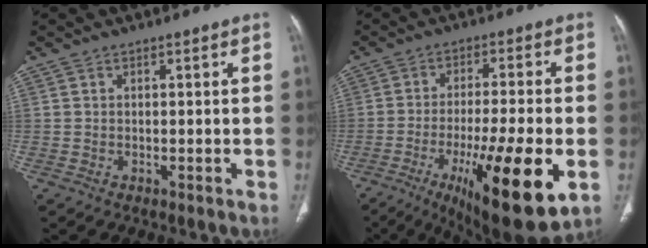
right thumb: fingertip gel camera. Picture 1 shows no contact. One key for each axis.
{"total": 20.2, "fx": -7.1, "fy": 4.4, "fz": 18.4, "tx": -0.275, "ty": -0.007, "tz": -0.099}